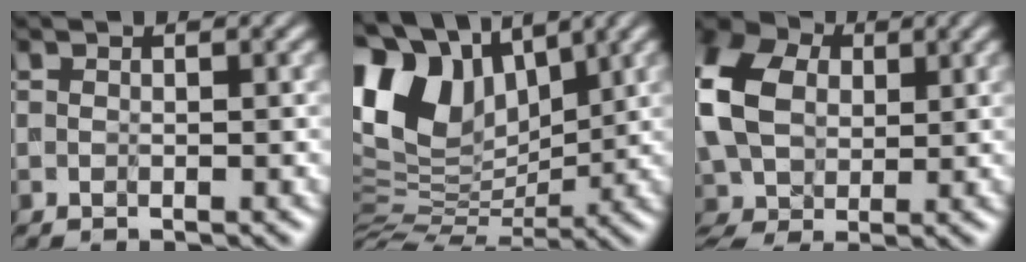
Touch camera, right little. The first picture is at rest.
{"total": 10.4, "force": [5.2, 6.4, 6.4], "torque": [-0.164, 0.016, 0.096]}
{"total": 9.9, "force": [2.3, 6.9, 6.8], "torque": [-0.188, 0.007, 0.043]}